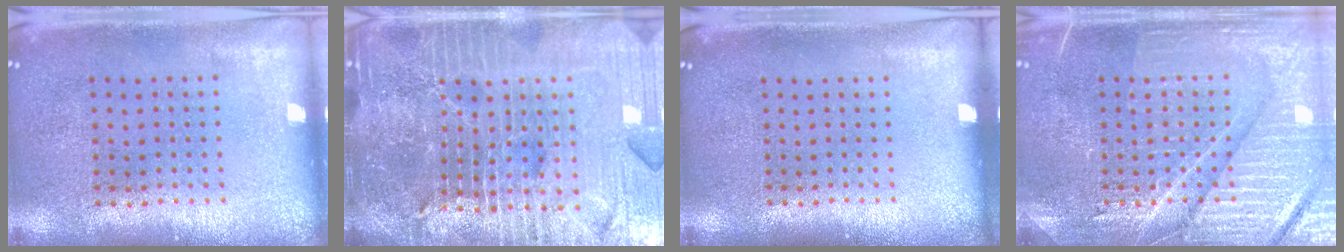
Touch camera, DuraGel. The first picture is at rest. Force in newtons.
{"total": 6.7, "press": 5.9, "slide": 3.2}
{"total": 0.0}
{"total": 4.3, "press": 4.2, "slide": 0.6}